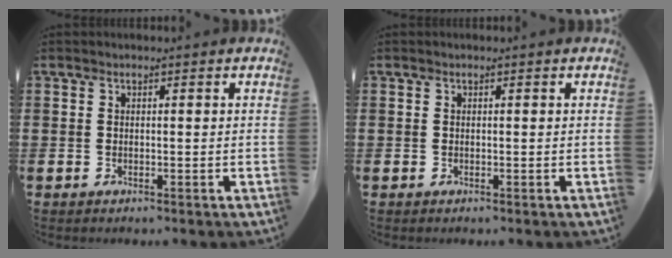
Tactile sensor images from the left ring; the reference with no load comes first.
{"total": 0.0}